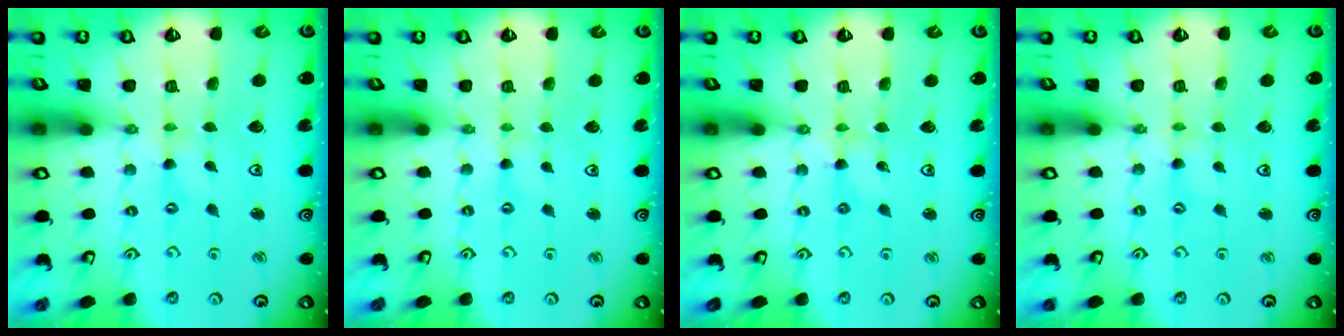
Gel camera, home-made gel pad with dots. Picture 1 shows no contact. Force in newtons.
{"total": 0.0}
{"total": 0.0}
{"total": 0.7, "press": 0.7, "slide": 0.1}